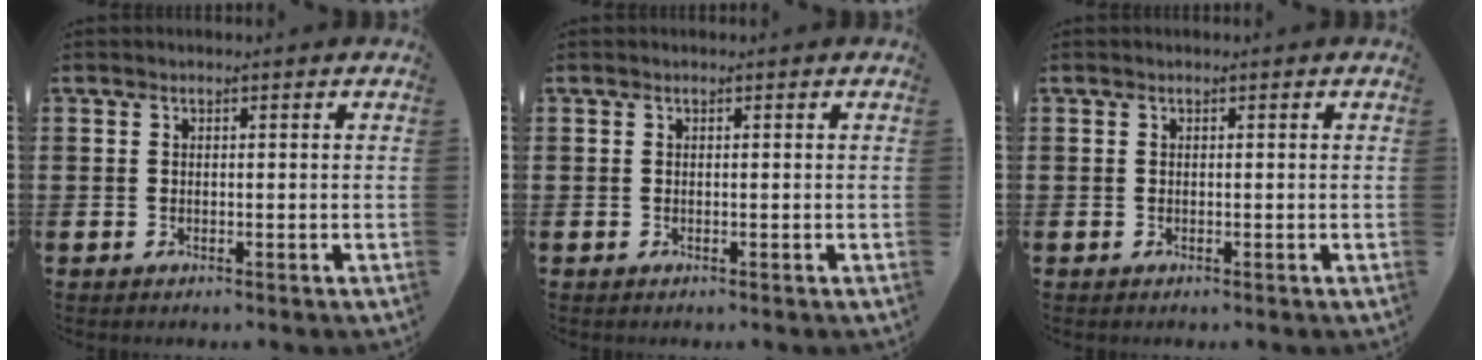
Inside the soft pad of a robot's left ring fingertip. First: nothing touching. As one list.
[{"total": 0.0}, {"total": 0.0}]